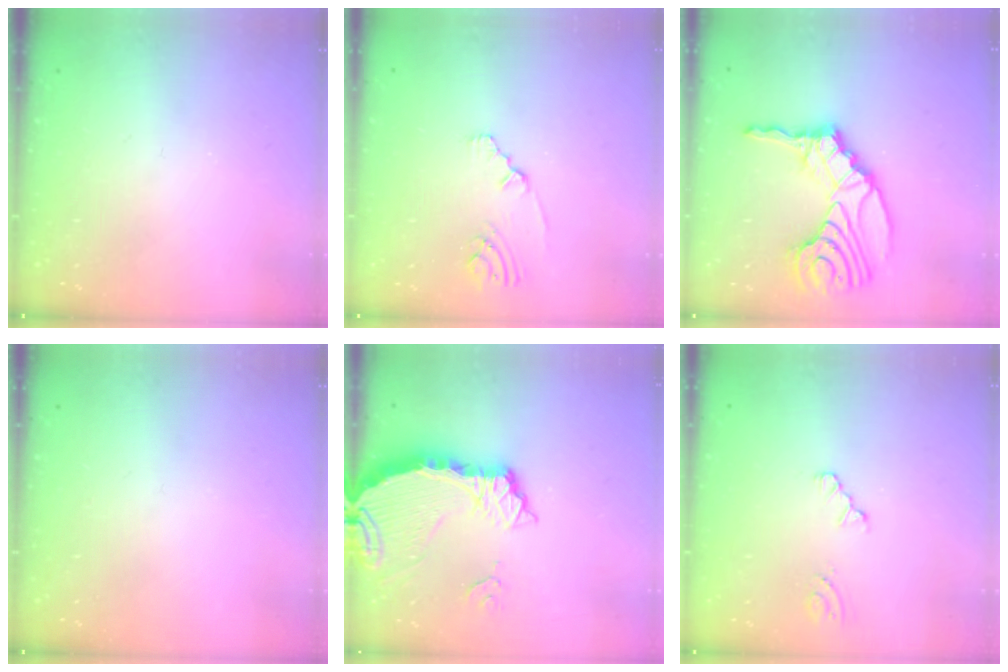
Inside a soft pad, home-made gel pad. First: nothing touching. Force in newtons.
{"total": 2.7, "press": 2.7, "slide": 0.5}
{"total": 17.0, "press": 16.8, "slide": 2.4}
{"total": 0.0}
{"total": 9.6, "press": 9.5, "slide": 1.1}
{"total": 1.9, "press": 1.9, "slide": 0.3}